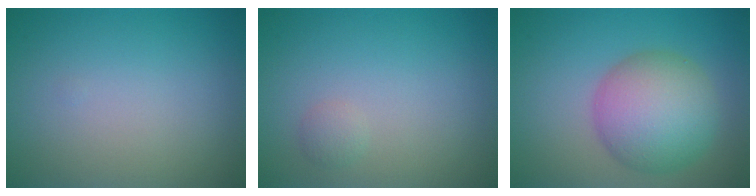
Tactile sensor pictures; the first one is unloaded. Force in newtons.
{"total": 0.8, "press": 0.8, "slide": 0.1}
{"total": 7.6, "press": 7.6, "slide": 0.4}